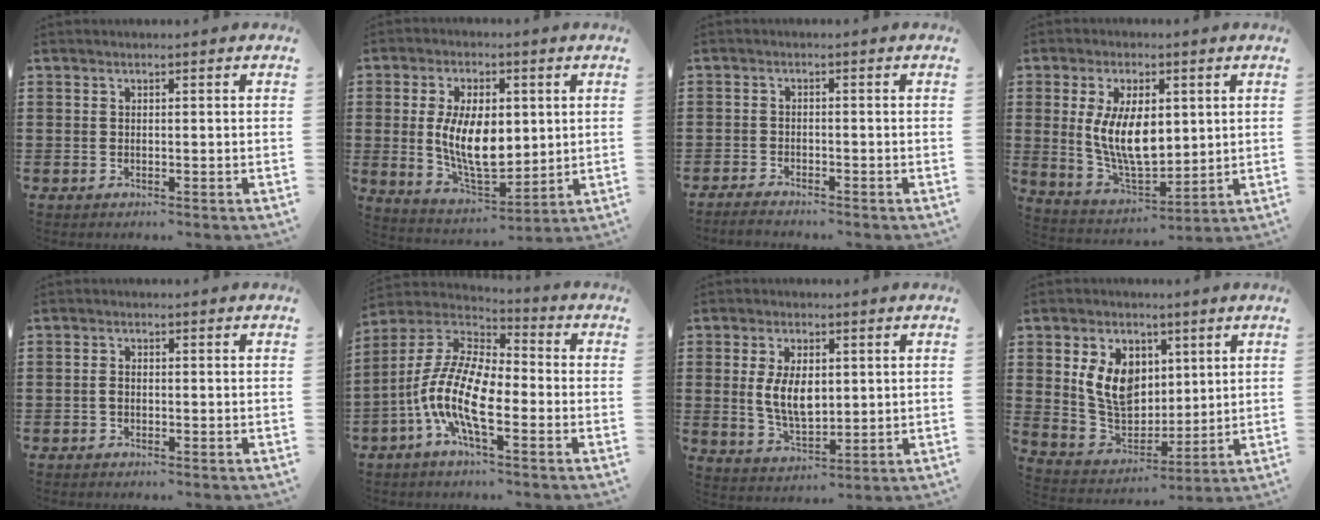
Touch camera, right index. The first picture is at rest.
{"total": 11.0, "force": [1.0, 5.8, 9.2], "torque": [-0.176, 0.002, 0.017]}
{"total": 1.6, "force": [-1.6, 0.1, -0.1], "torque": [-0.004, 0.004, -0.033]}
{"total": 10.5, "force": [1.5, 5.5, 8.8], "torque": [-0.188, -0.002, 0.024]}
{"total": 1.0, "force": [-0.4, 0.5, 0.7], "torque": [-0.016, -0.001, -0.008]}
{"total": 12.6, "force": [-4.2, 4.6, 11.0], "torque": [-0.270, -0.019, -0.092]}
{"total": 7.2, "force": [0.8, 3.9, 6.0], "torque": [-0.117, 0.007, 0.012]}
{"total": 9.3, "force": [3.0, 6.8, 5.5], "torque": [-0.135, 0.010, 0.055]}